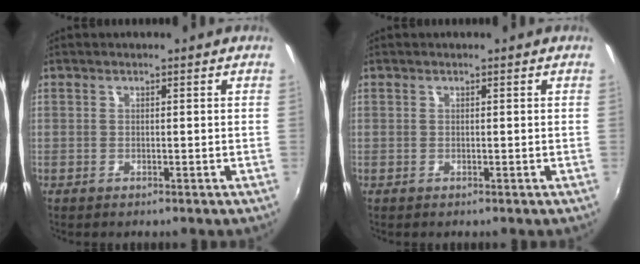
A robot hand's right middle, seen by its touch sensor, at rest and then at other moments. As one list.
[{"total": 0.0}]